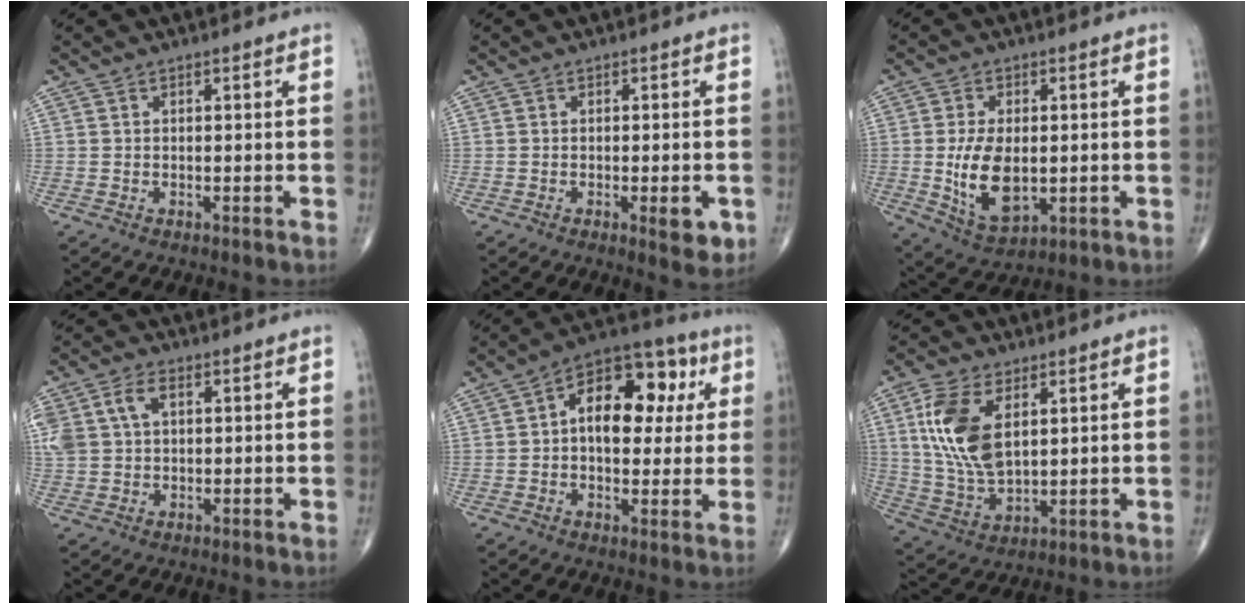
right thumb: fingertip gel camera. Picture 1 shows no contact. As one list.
[{"total": 4.7, "force": [-1.5, 1.5, 4.2], "torque": [-0.043, -0.005, -0.016]}, {"total": 11.0, "force": [-0.8, 6.1, 9.2], "torque": [-0.160, -0.013, -0.001]}, {"total": 9.9, "force": [2.7, 6.7, 6.7], "torque": [-0.173, 0.017, 0.055]}, {"total": 15.8, "force": [3.1, 9.4, 12.3], "torque": [-0.142, 0.023, 0.038]}, {"total": 13.8, "force": [4.1, 7.3, 10.9], "torque": [-0.219, -0.015, 0.089]}]